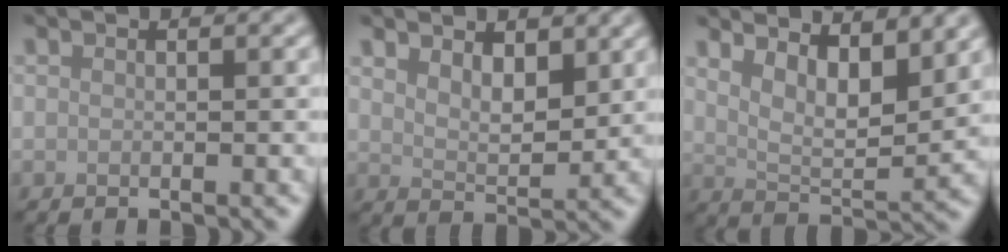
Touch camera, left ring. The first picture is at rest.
{"total": 3.6, "force": [2.0, 1.9, 2.3], "torque": [-0.046, -0.008, 0.035]}
{"total": 6.1, "force": [3.5, 2.2, 4.5], "torque": [-0.080, -0.008, 0.062]}